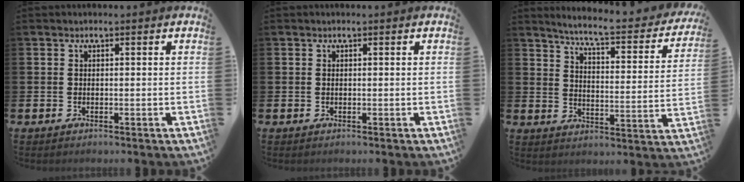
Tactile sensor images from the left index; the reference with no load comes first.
{"total": 0.0}
{"total": 6.1, "force": [5.5, 0.3, 2.5], "torque": [-0.067, -0.046, 0.085]}